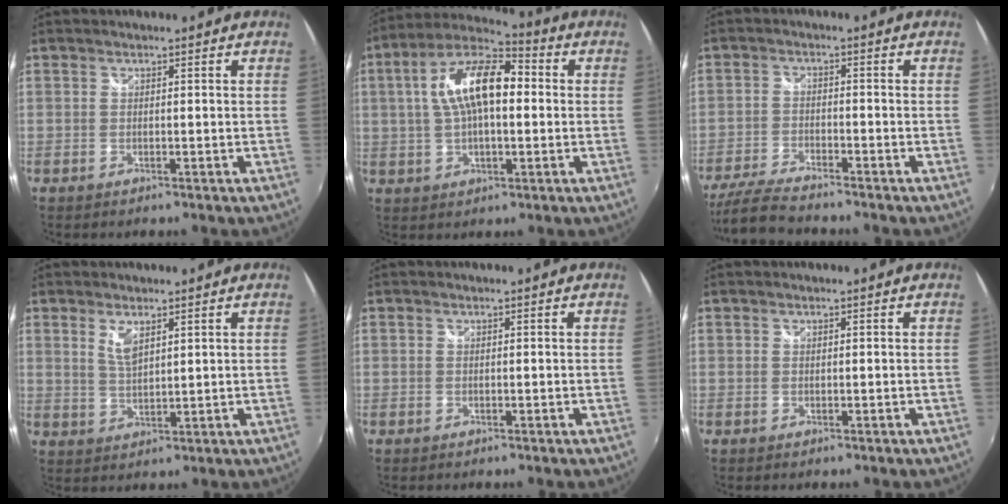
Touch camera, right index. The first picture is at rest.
{"total": 14.4, "force": [1.6, 6.5, 12.8], "torque": [-0.236, 0.025, 0.019]}
{"total": 8.2, "force": [-7.4, 0.9, 3.5], "torque": [-0.094, -0.022, -0.139]}
{"total": 3.8, "force": [2.1, 1.4, 2.9], "torque": [-0.052, -0.005, 0.039]}
{"total": 0.0}
{"total": 0.0}